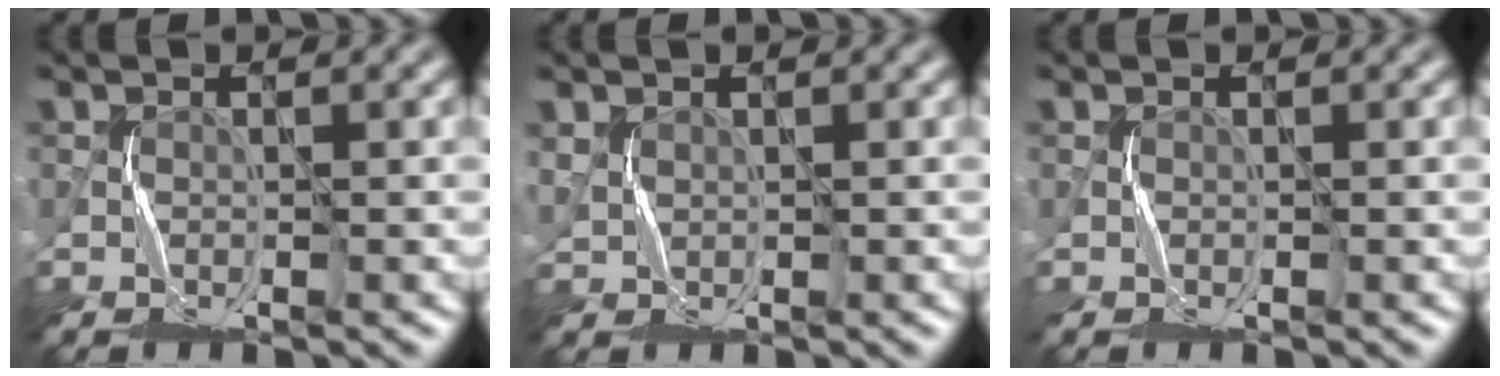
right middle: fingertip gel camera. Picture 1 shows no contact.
{"total": 0.8, "force": [0.7, 0.4, 0.0], "torque": [-0.007, 0.000, 0.020]}
{"total": 0.0}